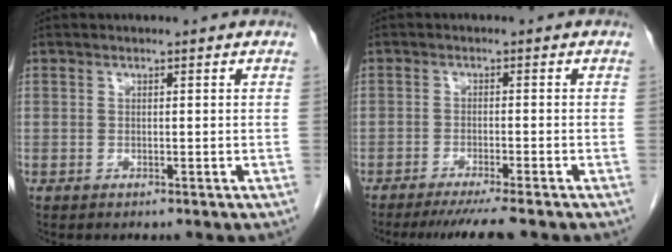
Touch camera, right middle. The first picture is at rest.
{"total": 7.0, "force": [-6.0, -0.5, 3.7], "torque": [-0.042, -0.017, -0.091]}